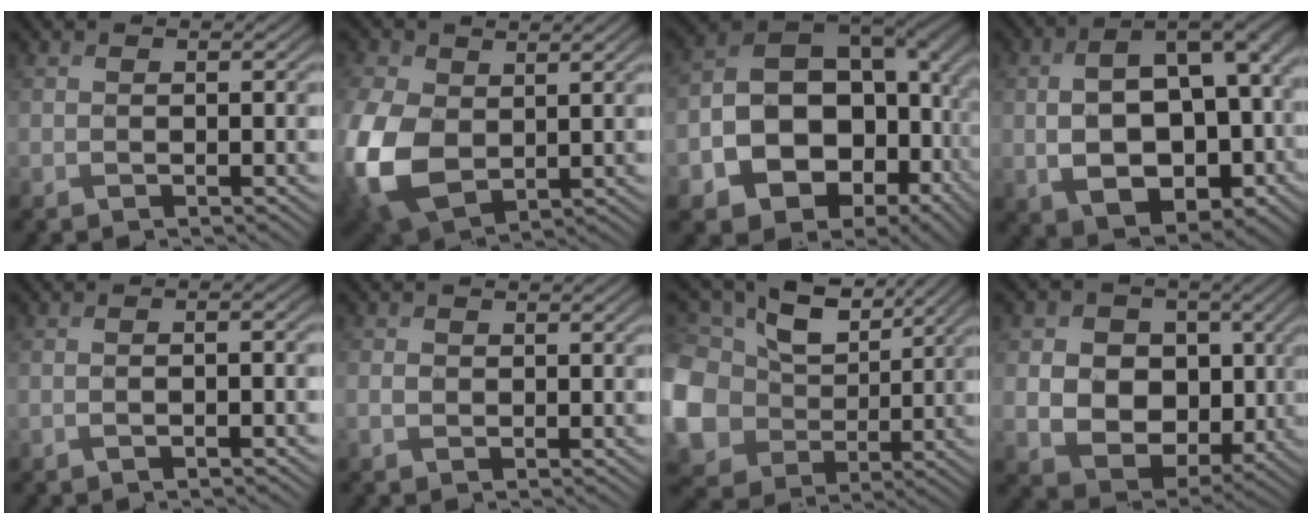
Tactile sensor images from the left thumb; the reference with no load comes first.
{"total": 11.8, "force": [-0.2, 8.2, 8.5], "torque": [-0.260, -0.016, -0.001]}
{"total": 17.8, "force": [-2.8, 13.0, 11.8], "torque": [-0.220, -0.044, -0.017]}
{"total": 14.1, "force": [-1.3, 8.9, 10.9], "torque": [-0.198, -0.017, -0.010]}
{"total": 2.2, "force": [-0.8, 0.4, 2.0], "torque": [-0.036, 0.003, -0.016]}
{"total": 1.1, "force": [0.0, 1.0, 0.5], "torque": [-0.013, -0.002, -0.002]}
{"total": 15.2, "force": [3.4, 12.0, 8.7], "torque": [-0.254, -0.002, 0.070]}
{"total": 10.2, "force": [0.6, 8.4, 5.8], "torque": [-0.140, -0.016, 0.010]}